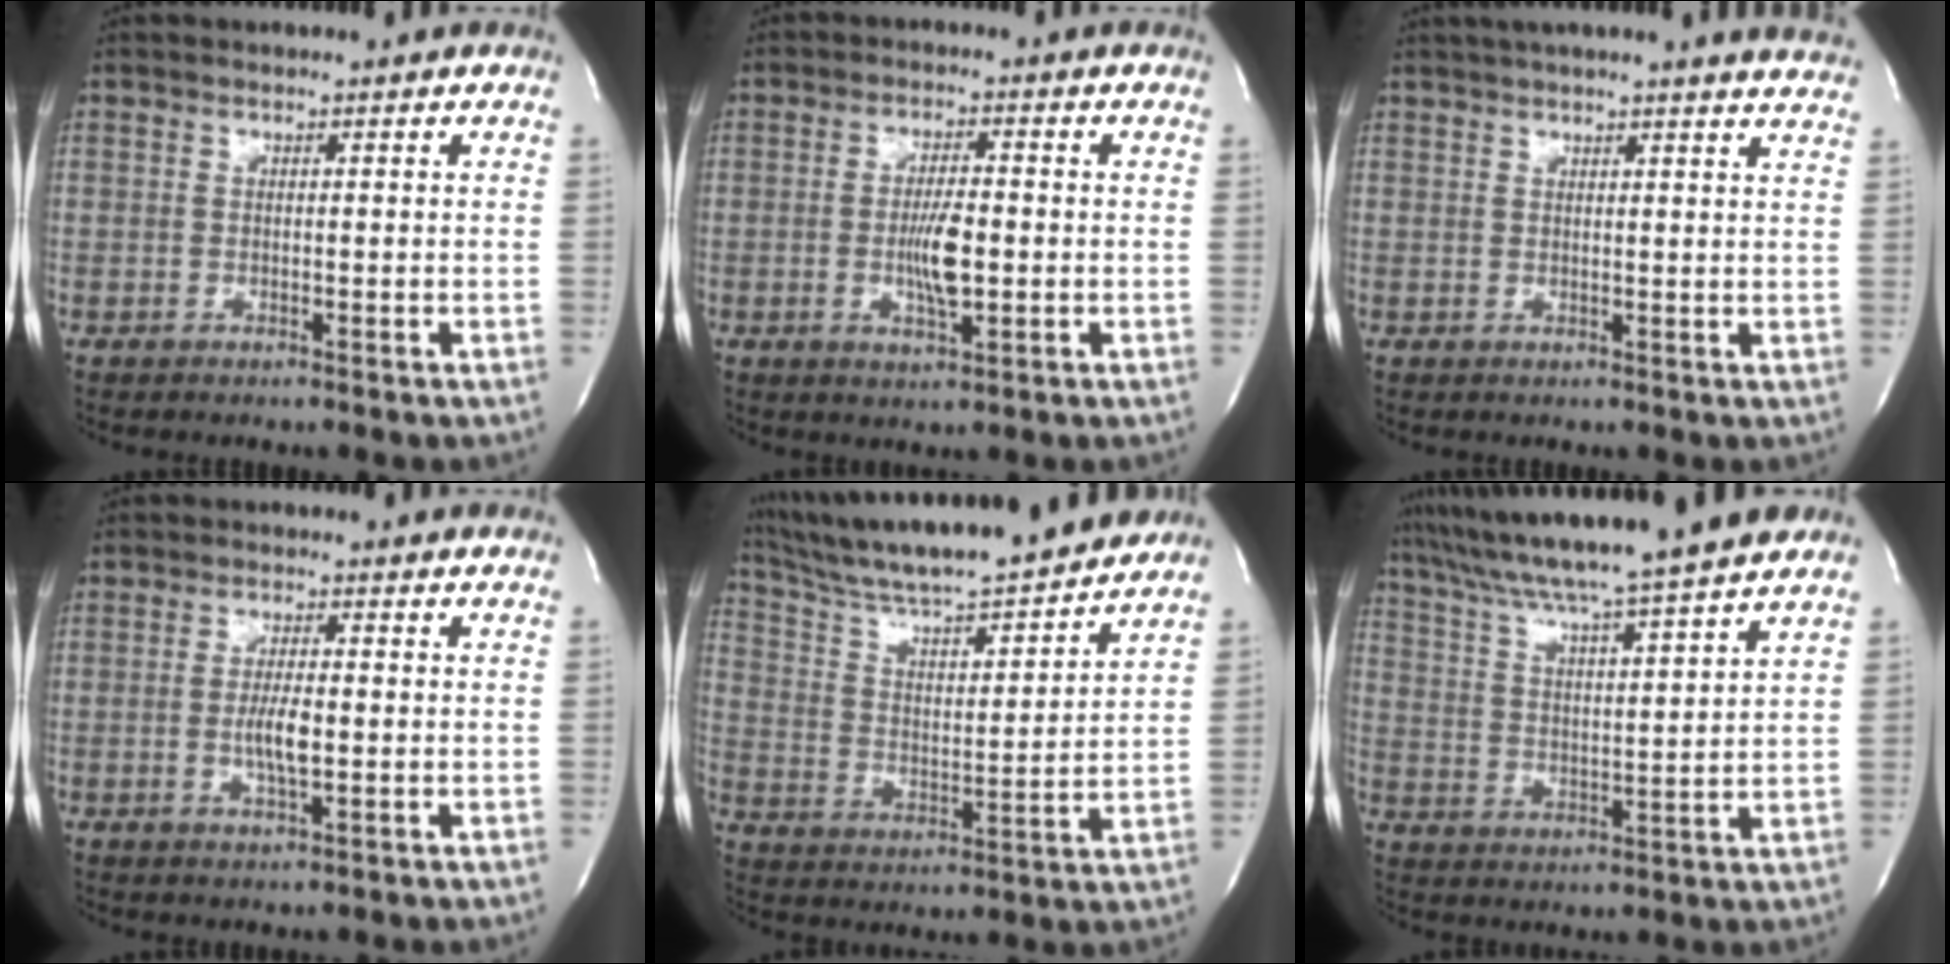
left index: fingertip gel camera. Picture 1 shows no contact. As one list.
[{"total": 5.6, "force": [-0.9, 1.4, 5.4], "torque": [-0.103, -0.006, -0.014]}, {"total": 16.4, "force": [15.0, 0.1, 6.6], "torque": [-0.103, -0.006, 0.177]}, {"total": 4.0, "force": [-0.6, 0.7, 3.9], "torque": [-0.080, -0.005, -0.009]}, {"total": 20.4, "force": [18.5, 1.0, 8.7], "torque": [-0.158, 0.004, 0.295]}, {"total": 17.1, "force": [14.8, -1.3, 8.5], "torque": [-0.153, 0.007, 0.226]}]